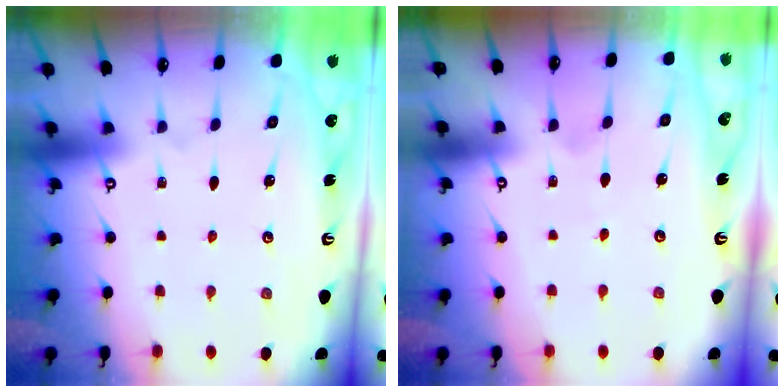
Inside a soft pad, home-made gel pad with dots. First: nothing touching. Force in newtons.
{"total": 2.5, "press": 2.5, "slide": 0.2}